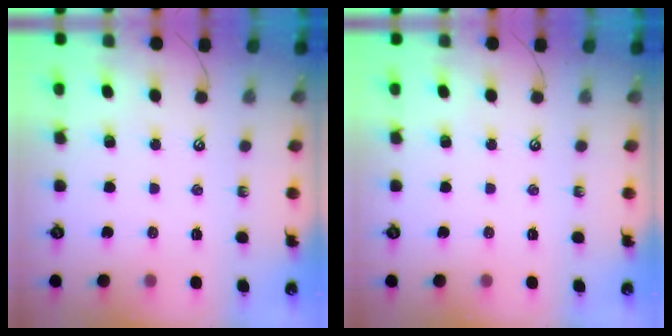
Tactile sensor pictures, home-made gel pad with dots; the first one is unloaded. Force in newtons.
{"total": 0.0}